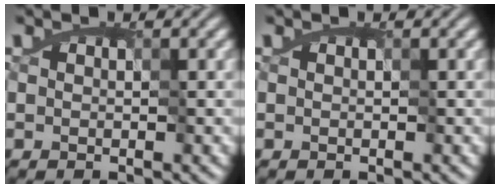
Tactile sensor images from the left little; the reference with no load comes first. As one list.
[{"total": 0.0}]